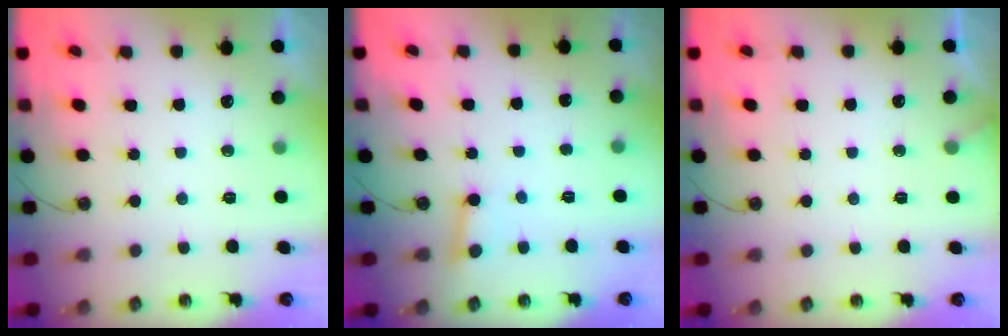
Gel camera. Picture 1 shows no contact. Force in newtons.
{"total": 2.5, "press": 2.5, "slide": 0.4}
{"total": 2.6, "press": 2.6, "slide": 0.3}